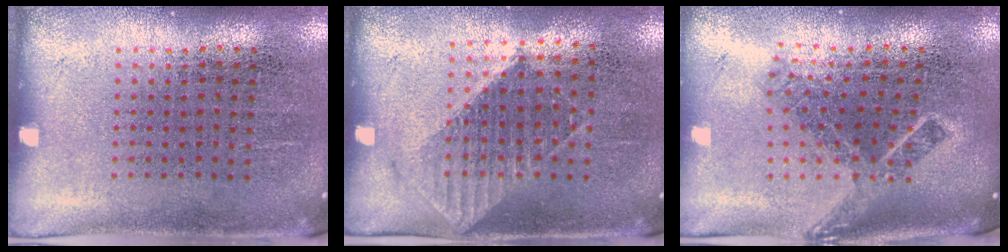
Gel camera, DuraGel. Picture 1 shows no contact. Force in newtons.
{"total": 1.1, "press": 1.0, "slide": 0.3}
{"total": 1.9, "press": 1.4, "slide": 1.4}